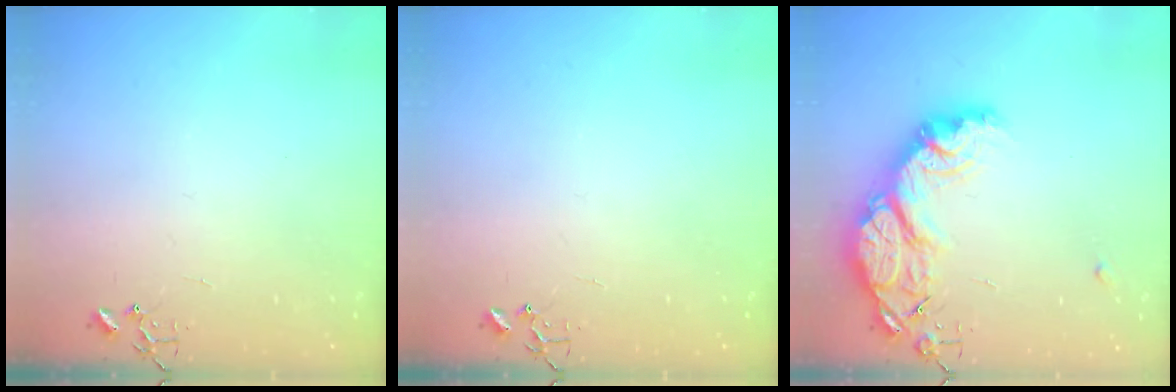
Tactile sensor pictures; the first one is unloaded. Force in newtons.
{"total": 0.0}
{"total": 20.5, "press": 20.5, "slide": 1.5}